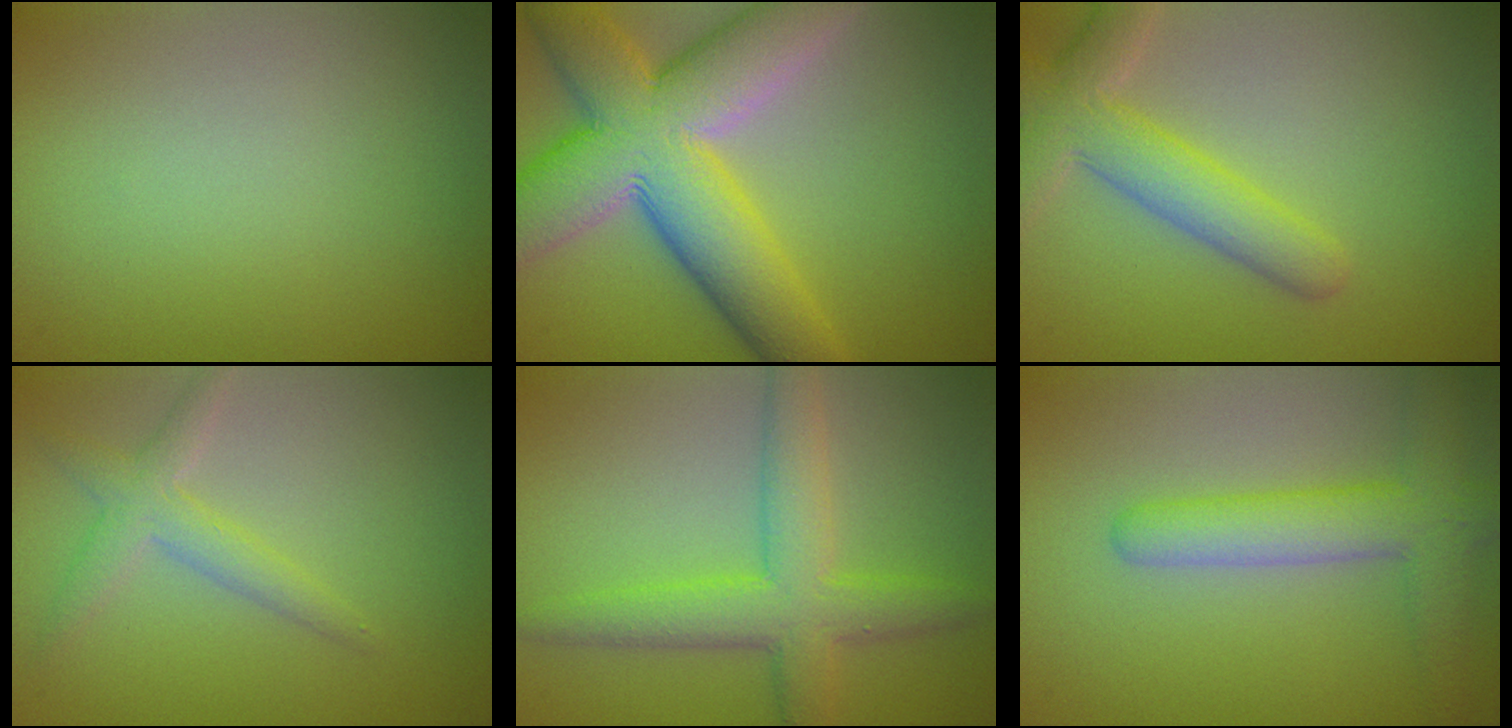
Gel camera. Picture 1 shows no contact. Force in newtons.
{"total": 12.9, "press": 12.9, "slide": 1.0}
{"total": 5.0, "press": 5.0, "slide": 0.5}
{"total": 2.5, "press": 2.5, "slide": 0.1}
{"total": 5.4, "press": 5.4, "slide": 0.1}
{"total": 4.8, "press": 4.8, "slide": 0.4}